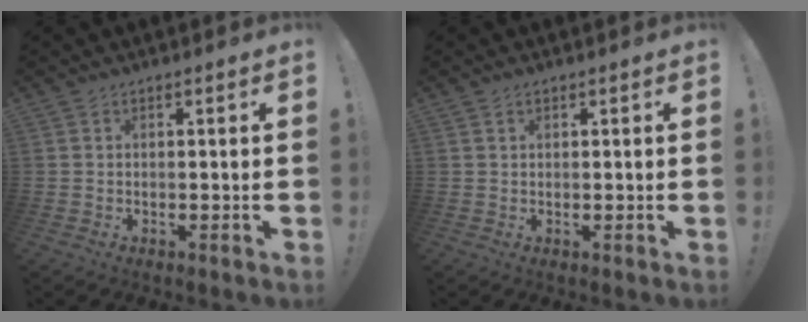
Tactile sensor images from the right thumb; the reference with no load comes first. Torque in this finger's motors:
{"motor_torque": [-0.04, -0.04, -0.46, -0.05, 0.00]}